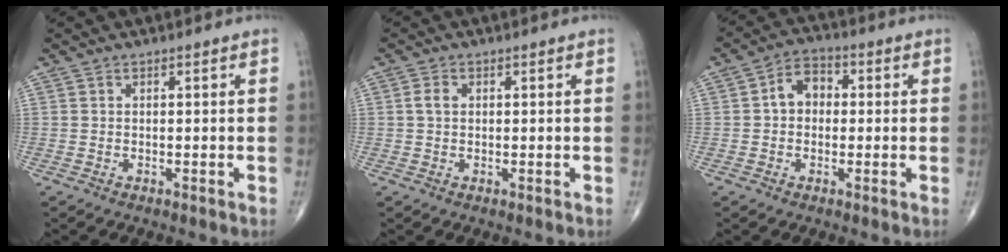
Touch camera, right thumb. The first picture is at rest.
{"total": 2.2, "force": [0.4, 1.5, 1.6], "torque": [-0.033, 0.006, 0.007]}
{"total": 5.8, "force": [0.1, 4.5, 3.6], "torque": [-0.038, 0.022, -0.012]}